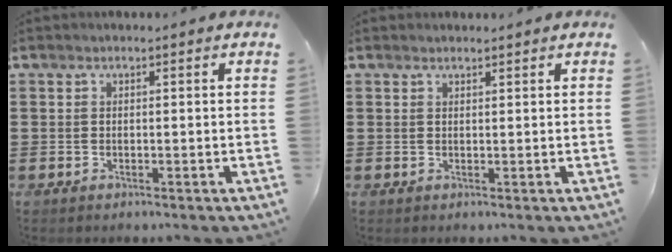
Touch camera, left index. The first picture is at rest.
{"total": 0.8, "force": [0.8, 0.0, 0.1], "torque": [-0.004, -0.001, 0.016]}